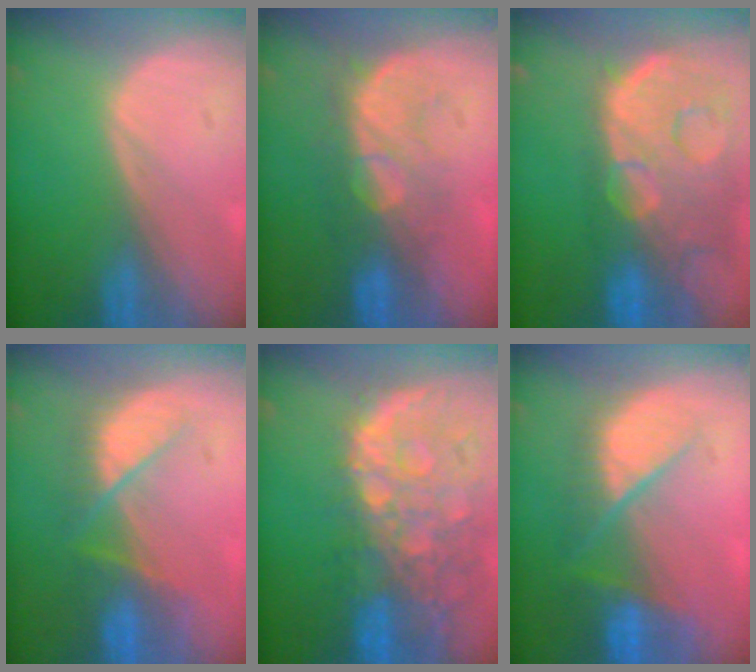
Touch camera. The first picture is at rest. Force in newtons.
{"total": 8.3, "press": 7.6, "slide": 3.3}
{"total": 14.6, "press": 11.8, "slide": 8.5}
{"total": 7.1, "press": 7.0, "slide": 1.3}
{"total": 13.2, "press": 10.8, "slide": 7.6}
{"total": 8.8, "press": 8.0, "slide": 3.8}